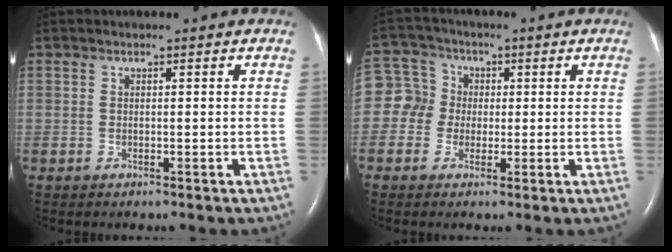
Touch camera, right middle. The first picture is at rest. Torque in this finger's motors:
{"motor_torque": [0.22, -0.19, -0.10, 0.00]}